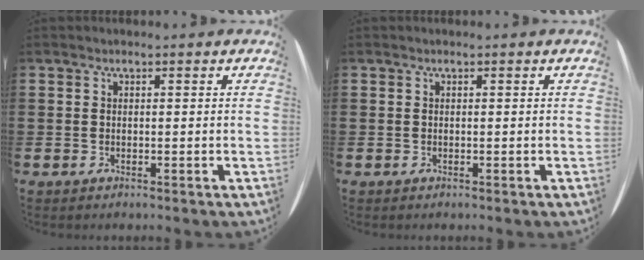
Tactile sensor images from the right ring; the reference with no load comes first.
{"total": 0.0}